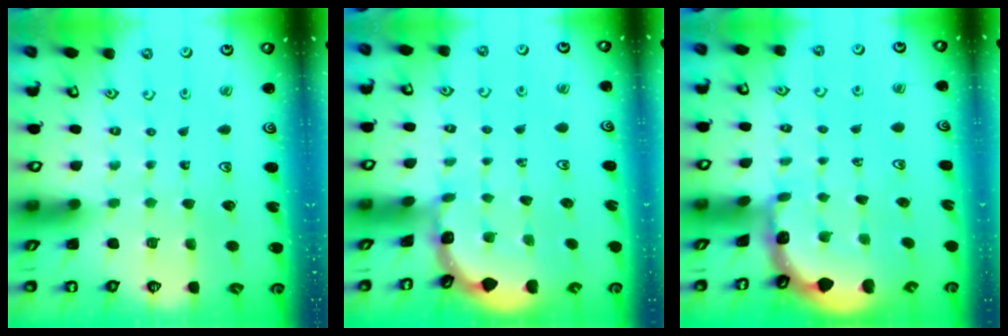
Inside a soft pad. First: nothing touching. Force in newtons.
{"total": 1.0, "press": 1.0, "slide": 0.2}
{"total": 1.4, "press": 1.4, "slide": 0.0}